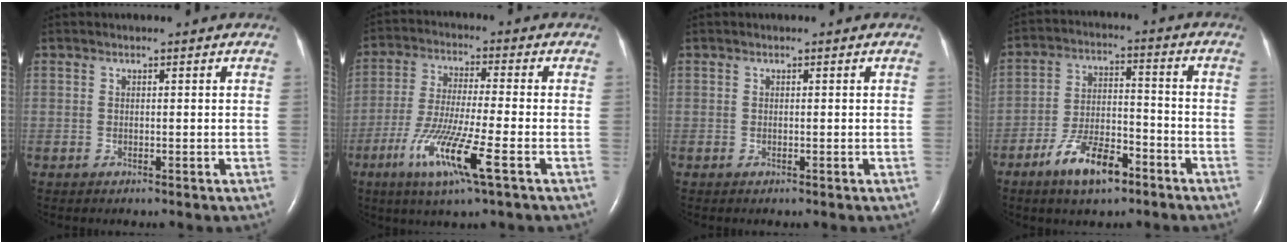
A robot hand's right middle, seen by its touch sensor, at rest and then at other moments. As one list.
[{"total": 11.2, "force": [-5.0, 0.1, 10.0], "torque": [-0.198, -0.025, -0.096]}, {"total": 0.0}, {"total": 9.3, "force": [-6.0, 3.3, 6.4], "torque": [-0.123, 0.002, -0.106]}]